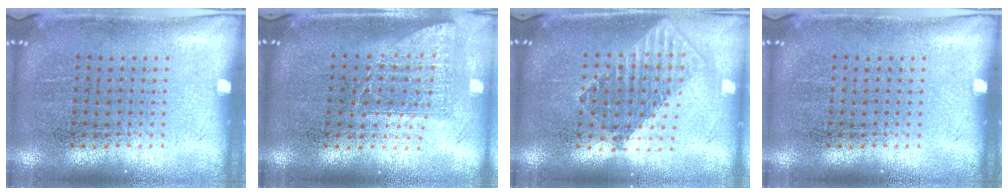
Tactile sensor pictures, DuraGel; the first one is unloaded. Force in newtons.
{"total": 1.7, "press": 1.3, "slide": 1.1}
{"total": 1.8, "press": 1.5, "slide": 1.0}
{"total": 0.0}